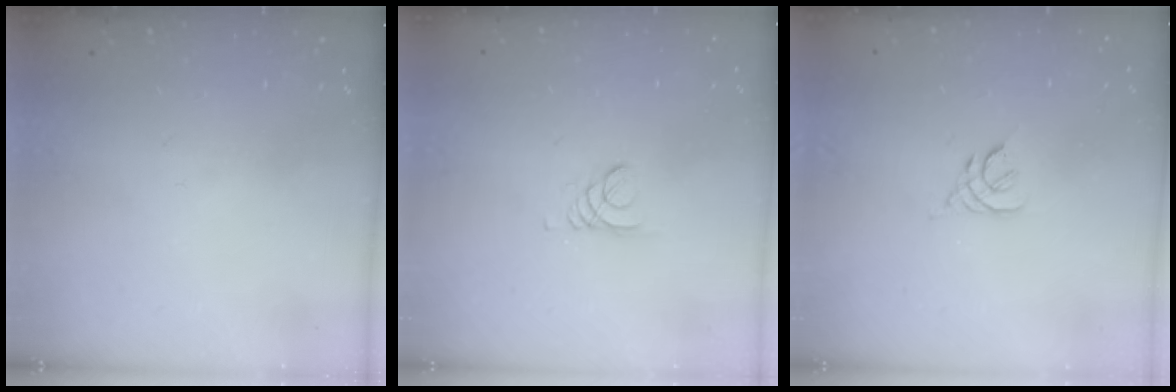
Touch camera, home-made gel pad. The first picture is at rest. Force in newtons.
{"total": 1.5, "press": 1.5, "slide": 0.1}
{"total": 2.8, "press": 2.8, "slide": 0.7}